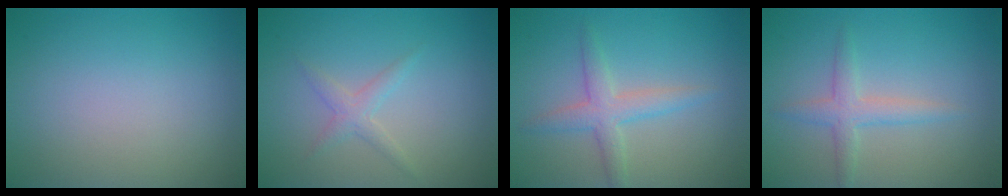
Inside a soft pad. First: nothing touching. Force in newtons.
{"total": 1.5, "press": 1.5, "slide": 0.1}
{"total": 2.8, "press": 2.8, "slide": 0.1}
{"total": 2.4, "press": 2.4, "slide": 0.0}